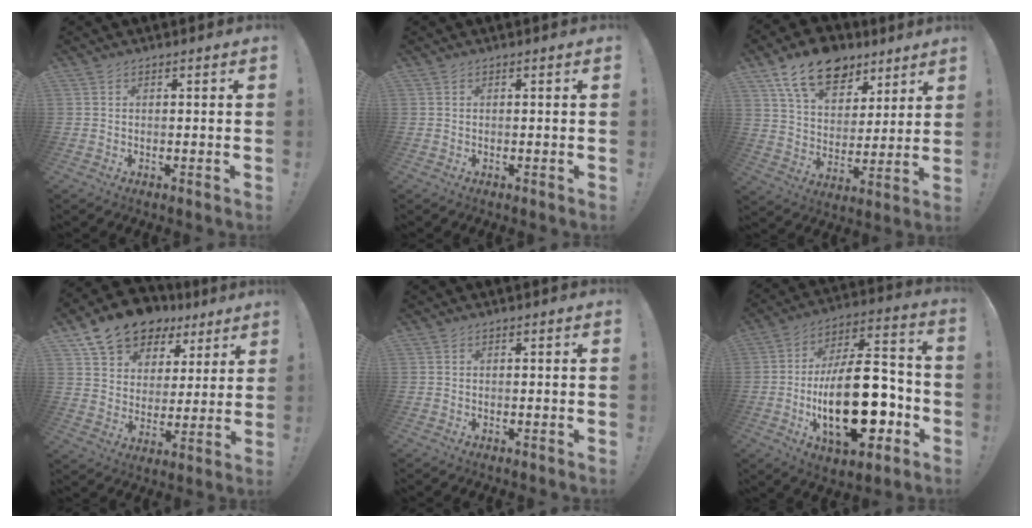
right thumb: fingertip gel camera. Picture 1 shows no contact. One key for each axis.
{"total": 0.0}
{"total": 16.9, "fx": 10.9, "fy": 10.0, "fz": 8.2, "tx": -0.132, "ty": -0.063, "tz": 0.199}
{"total": 14.5, "fx": 10.8, "fy": 8.2, "fz": 5.0, "tx": -0.085, "ty": -0.078, "tz": 0.196}
{"total": 0.0}
{"total": 27.8, "fx": -6.8, "fy": 12.9, "fz": 23.7, "tx": -0.421, "ty": 0.043, "tz": -0.102}